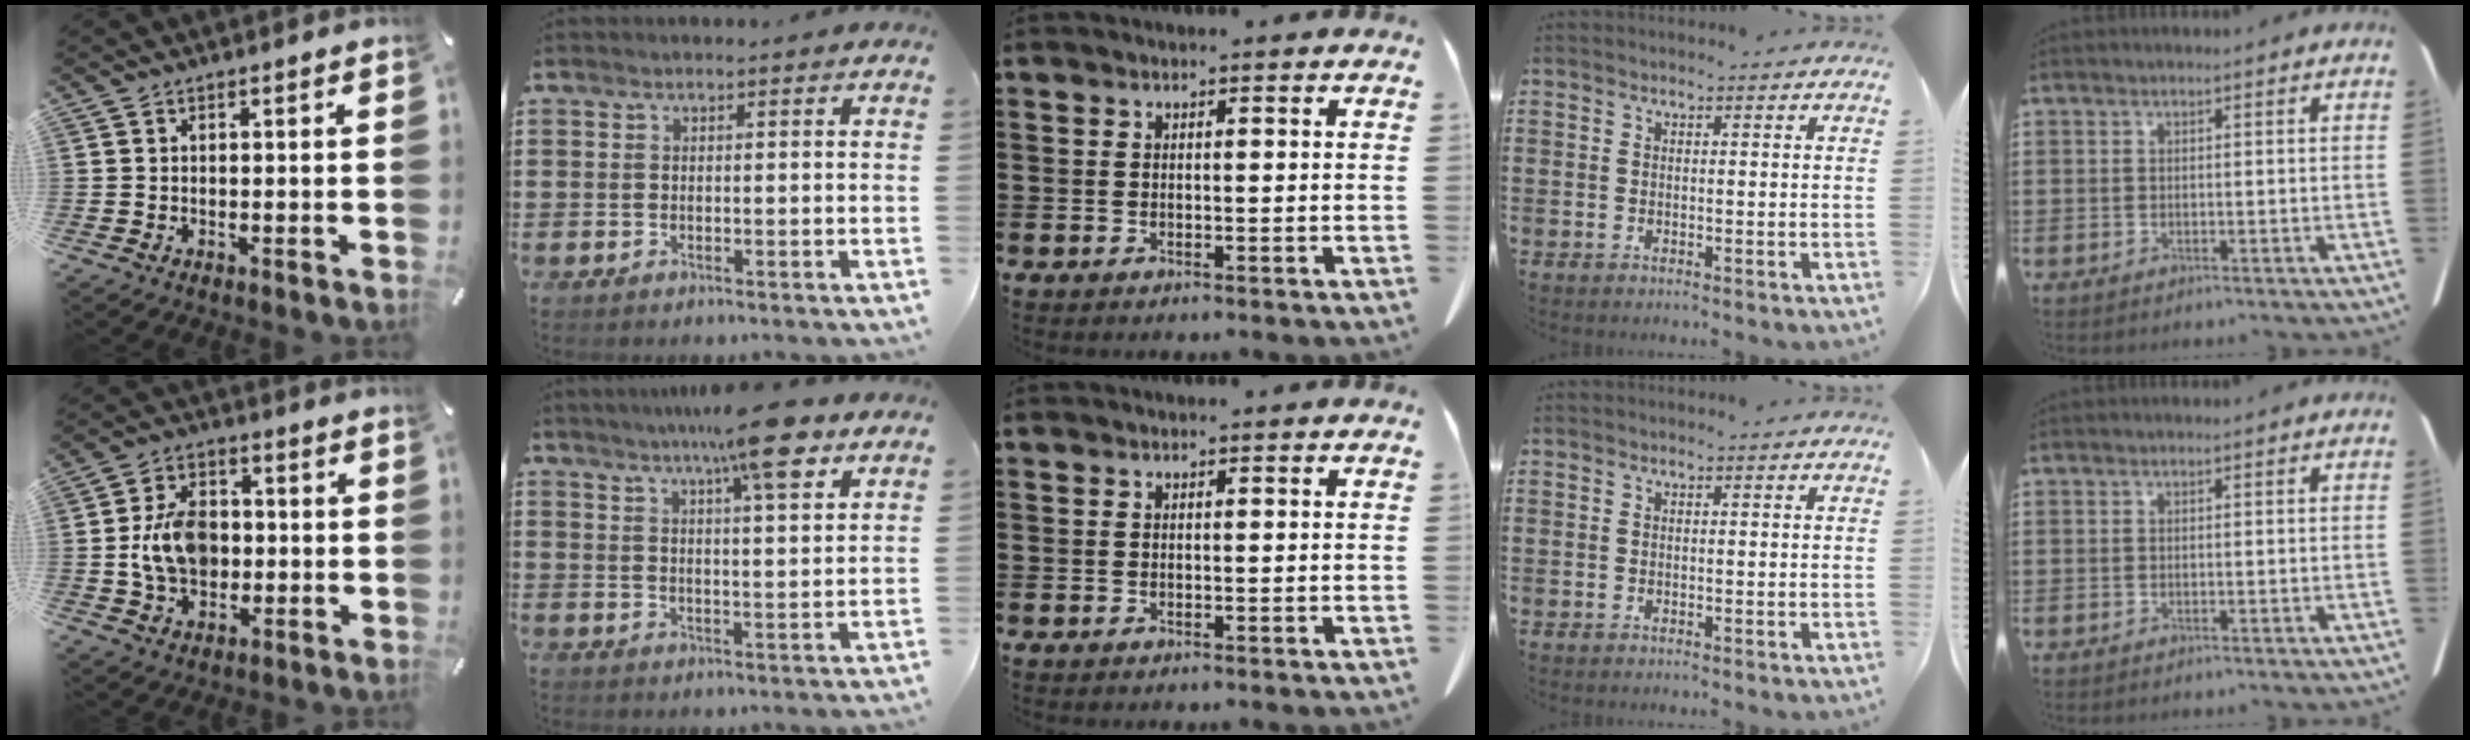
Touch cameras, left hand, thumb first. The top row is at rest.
{"thumb": {"total": 10.8, "force": [-0.7, 8.2, 6.9], "torque": [-0.127, 0.008, -0.013]}, "index": {"total": 10.1, "force": [7.0, 1.3, 7.2], "torque": [-0.115, -0.020, 0.113]}}